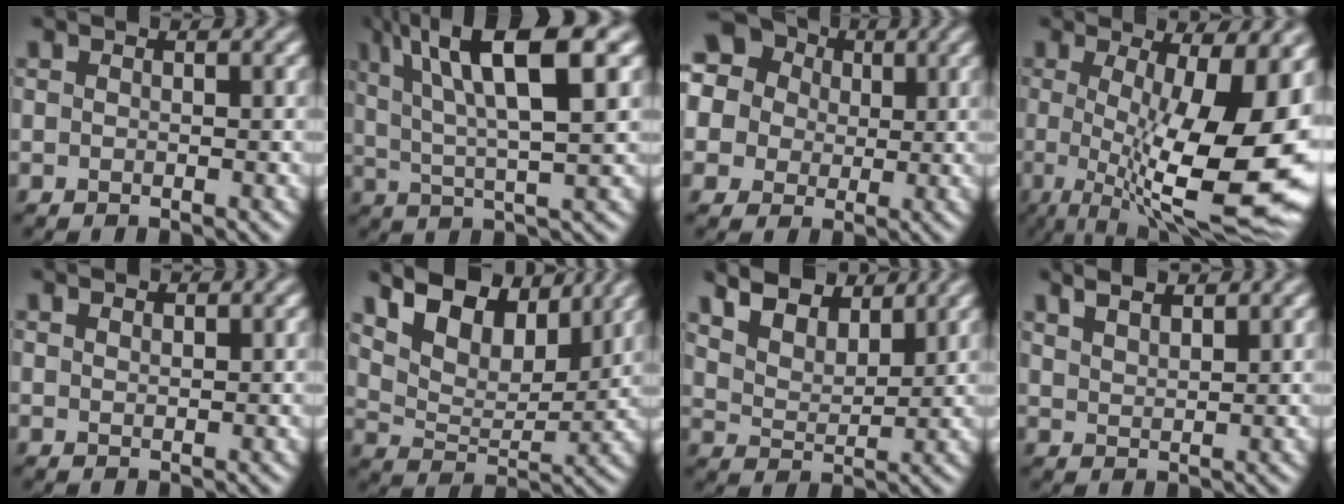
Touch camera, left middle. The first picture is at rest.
{"total": 10.5, "force": [4.6, 2.5, 9.1], "torque": [-0.148, 0.018, 0.077]}
{"total": 14.3, "force": [5.4, 12.0, 5.7], "torque": [-0.150, 0.049, 0.068]}
{"total": 15.0, "force": [-0.4, 4.7, 14.2], "torque": [-0.185, -0.002, -0.001]}
{"total": 0.9, "force": [0.9, 0.1, -0.2], "torque": [0.000, 0.000, 0.016]}
{"total": 9.8, "force": [7.3, 4.2, 5.0], "torque": [-0.106, 0.009, 0.117]}
{"total": 7.4, "force": [6.1, 3.2, 2.9], "torque": [-0.080, 0.017, 0.098]}
{"total": 3.6, "force": [3.1, 1.0, 1.4], "torque": [-0.011, 0.023, 0.032]}